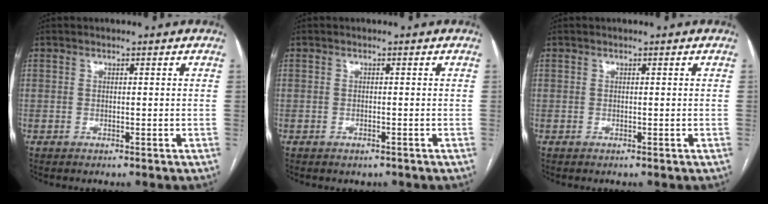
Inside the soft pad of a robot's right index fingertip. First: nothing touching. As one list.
[{"total": 0.8, "force": [-0.5, 0.4, 0.4], "torque": [-0.011, -0.001, -0.002]}, {"total": 0.0}]